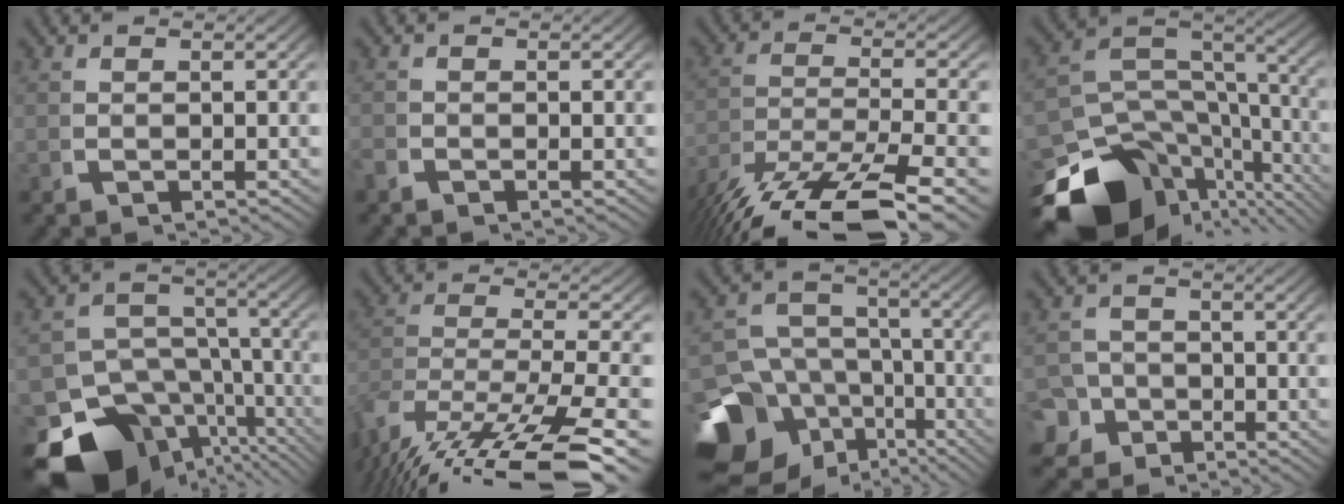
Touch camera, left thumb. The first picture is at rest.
{"total": 0.9, "force": [-0.7, 0.5, 0.2], "torque": [-0.006, -0.005, -0.015]}
{"total": 13.0, "force": [-6.7, 6.8, 8.9], "torque": [-0.191, -0.061, -0.065]}
{"total": 15.7, "force": [-5.9, 9.9, 10.7], "torque": [-0.160, -0.046, -0.084]}
{"total": 16.7, "force": [-7.0, 11.7, 9.7], "torque": [-0.162, -0.076, -0.085]}
{"total": 13.5, "force": [-4.6, 8.5, 9.4], "torque": [-0.221, -0.066, -0.033]}
{"total": 16.0, "force": [-5.1, 12.5, 8.6], "torque": [-0.187, -0.082, -0.058]}
{"total": 4.5, "force": [-2.7, 3.4, 1.0], "torque": [-0.011, -0.027, -0.043]}